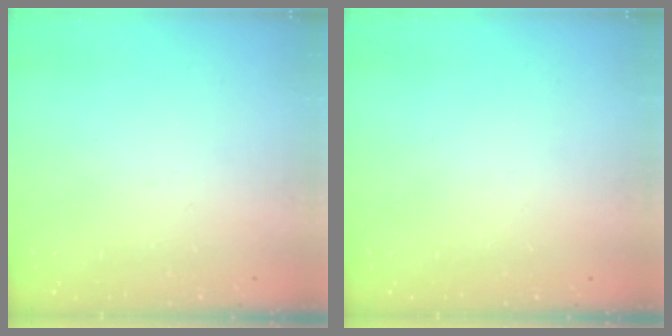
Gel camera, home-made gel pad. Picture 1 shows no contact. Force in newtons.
{"total": 0.0}